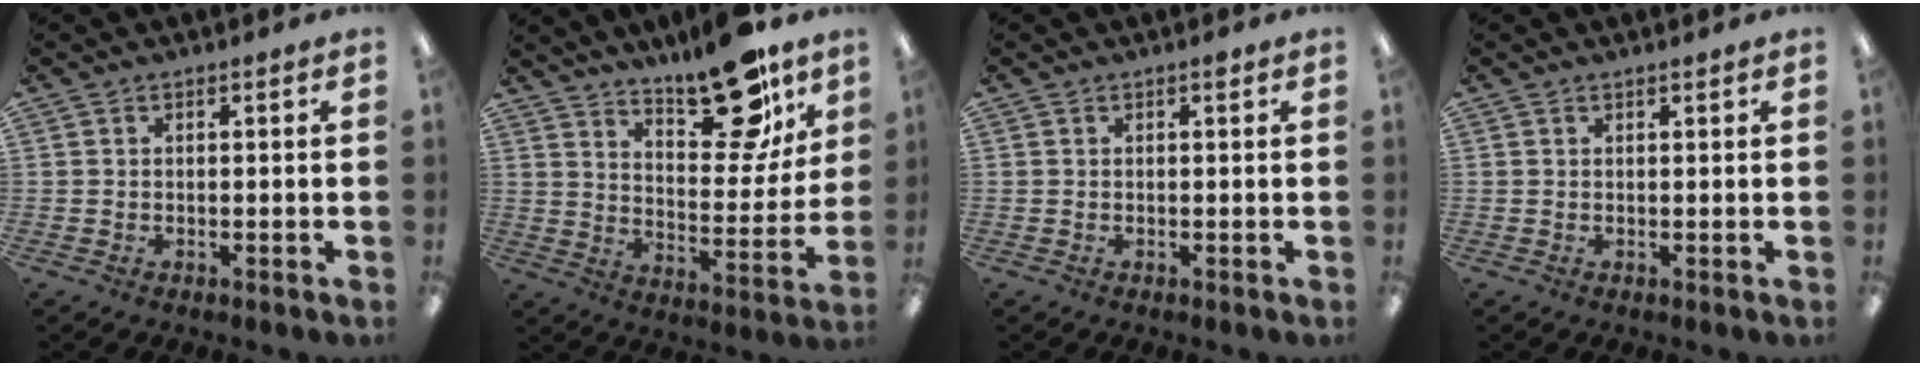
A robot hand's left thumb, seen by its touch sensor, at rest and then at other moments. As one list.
[{"total": 18.5, "force": [13.7, 7.1, 10.2], "torque": [-0.134, -0.093, 0.226]}, {"total": 0.6, "force": [0.4, 0.1, 0.4], "torque": [-0.009, 0.002, 0.006]}, {"total": 0.6, "force": [0.6, 0.1, 0.2], "torque": [-0.004, 0.001, 0.010]}]